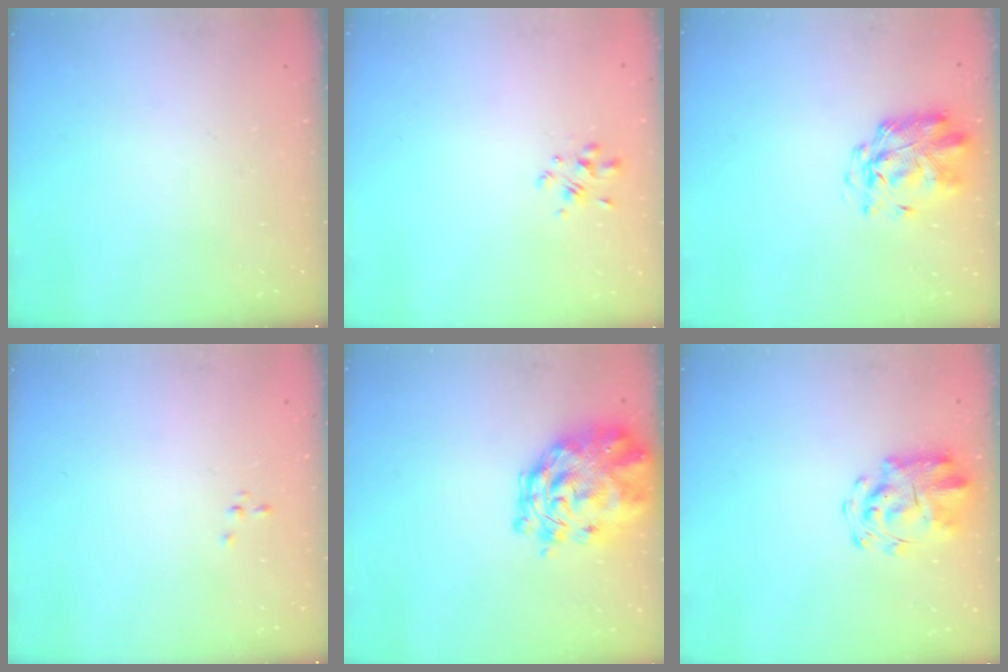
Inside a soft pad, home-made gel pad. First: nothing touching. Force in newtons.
{"total": 2.4, "press": 2.2, "slide": 0.9}
{"total": 2.6, "press": 2.5, "slide": 0.7}
{"total": 0.0}
{"total": 9.7, "press": 9.0, "slide": 3.6}
{"total": 4.9, "press": 4.7, "slide": 1.4}